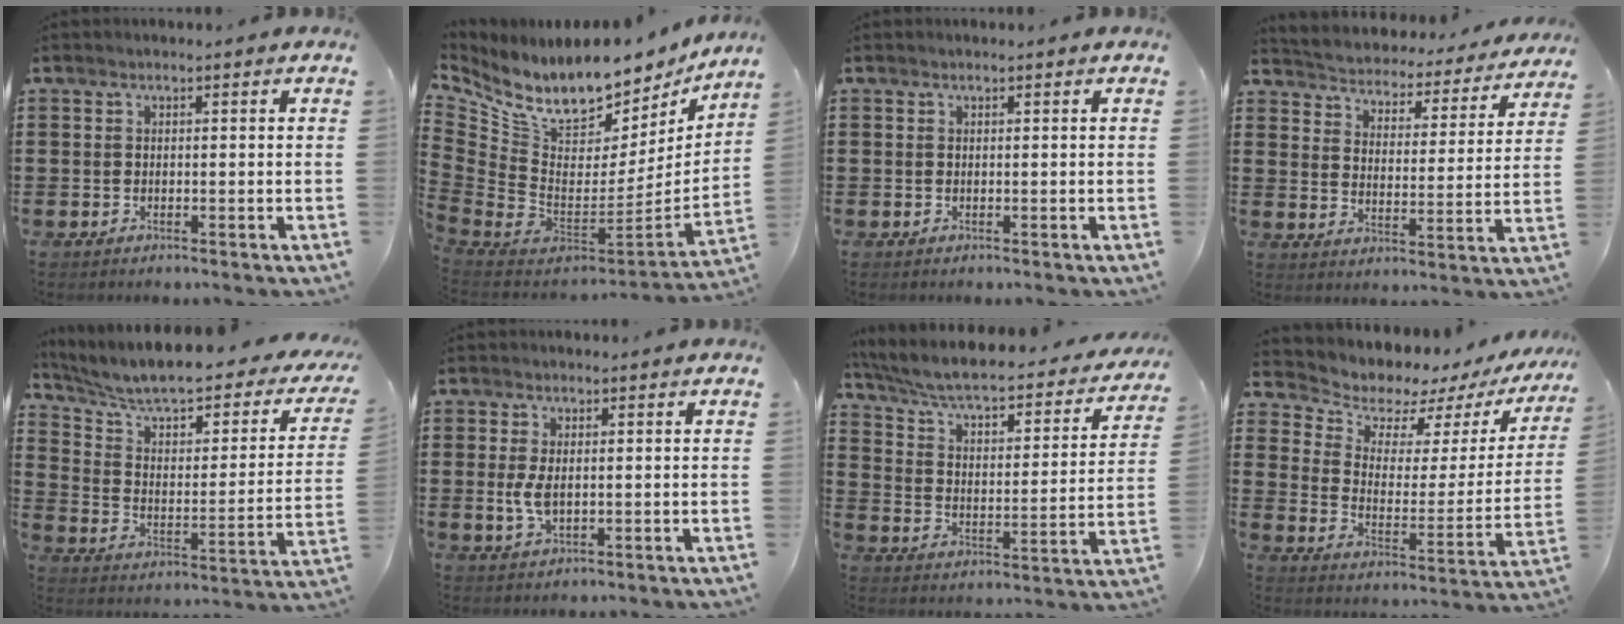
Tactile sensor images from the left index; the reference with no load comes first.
{"total": 10.9, "force": [8.5, 4.6, 5.0], "torque": [-0.125, -0.079, 0.152]}
{"total": 0.0}
{"total": 3.0, "force": [3.0, 0.3, -0.3], "torque": [-0.017, -0.033, 0.041]}
{"total": 7.3, "force": [5.8, 1.5, 4.1], "torque": [-0.108, -0.046, 0.096]}
{"total": 3.7, "force": [0.2, 1.9, 3.2], "torque": [-0.079, 0.000, -0.001]}
{"total": 5.3, "force": [4.2, 0.8, 3.1], "torque": [-0.079, -0.039, 0.064]}
{"total": 5.6, "force": [5.0, 2.4, 0.9], "torque": [-0.045, -0.045, 0.082]}